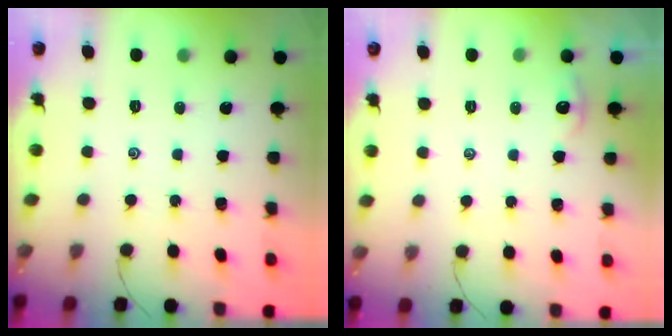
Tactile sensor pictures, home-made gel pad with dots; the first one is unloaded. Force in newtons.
{"total": 0.0}